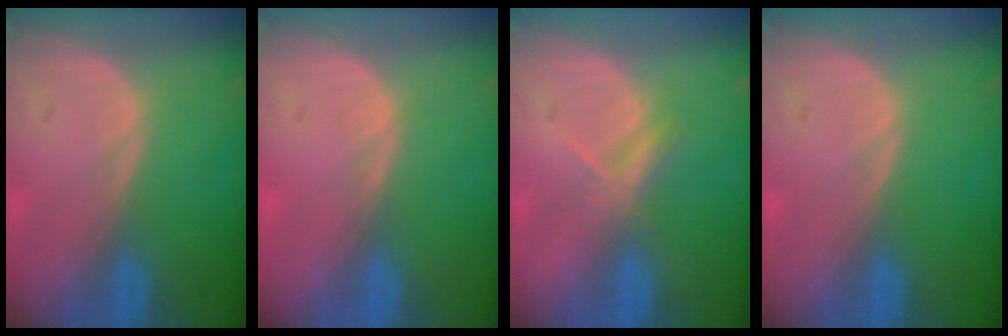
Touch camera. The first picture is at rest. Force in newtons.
{"total": 0.8, "press": 0.6, "slide": 0.5}
{"total": 2.6, "press": 2.5, "slide": 0.9}
{"total": 0.0}